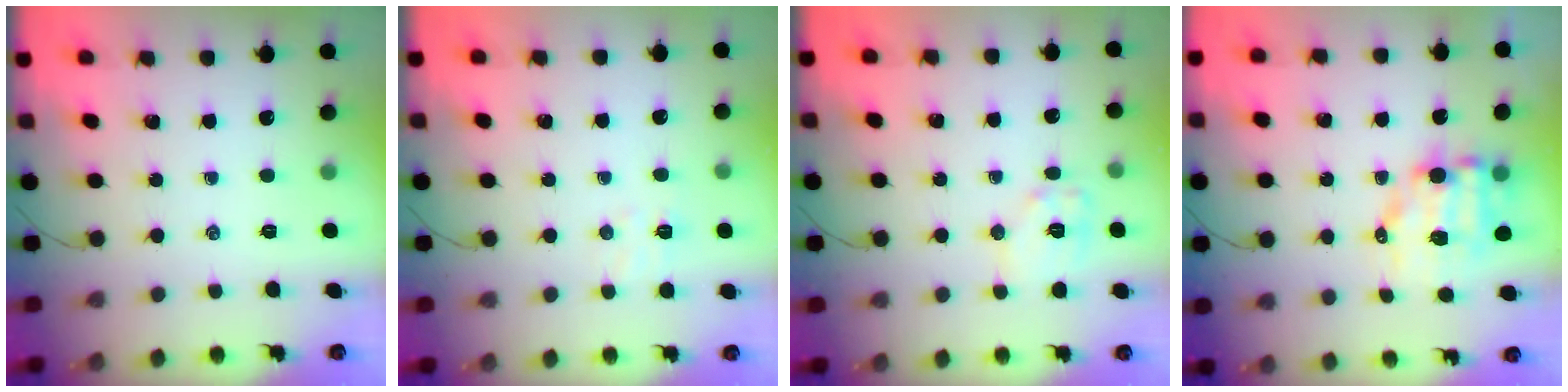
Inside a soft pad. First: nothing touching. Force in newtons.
{"total": 4.7, "press": 4.5, "slide": 1.1}
{"total": 8.5, "press": 8.5, "slide": 0.2}
{"total": 9.4, "press": 9.2, "slide": 1.9}